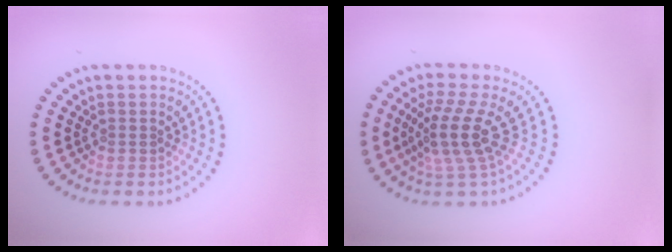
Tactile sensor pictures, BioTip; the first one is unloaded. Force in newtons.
{"total": 4.2, "press": 3.0, "slide": 2.9}